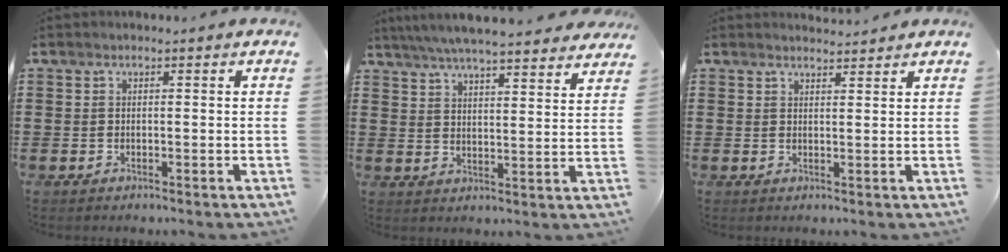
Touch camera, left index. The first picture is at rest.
{"total": 5.9, "force": [5.6, 0.1, 1.8], "torque": [-0.056, -0.024, 0.099]}
{"total": 1.8, "force": [1.8, 0.1, 0.0], "torque": [-0.006, -0.002, 0.036]}